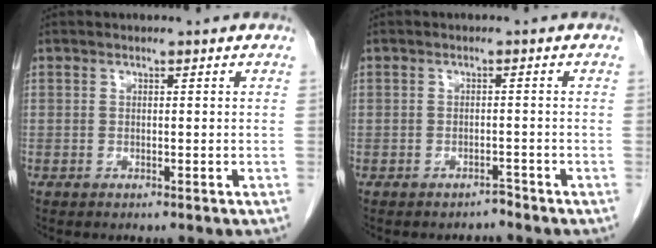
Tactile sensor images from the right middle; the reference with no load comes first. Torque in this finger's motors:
{"motor_torque": [-0.48, 0.16, -0.22, -0.04]}